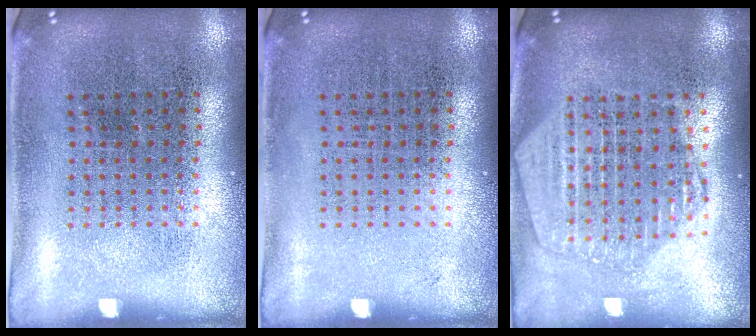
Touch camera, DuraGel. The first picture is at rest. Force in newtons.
{"total": 0.0}
{"total": 2.2, "press": 2.0, "slide": 1.0}